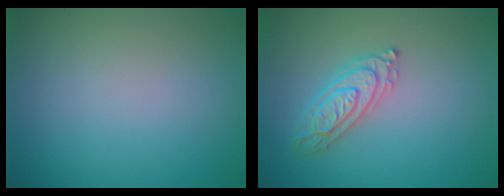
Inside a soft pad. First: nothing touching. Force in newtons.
{"total": 3.0, "press": 2.9, "slide": 0.7}